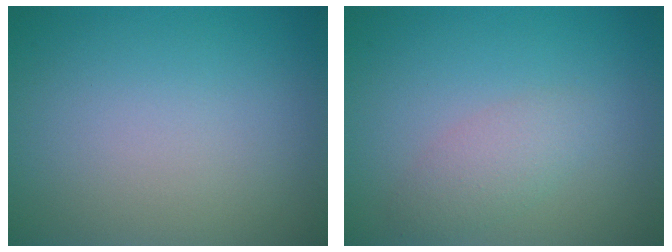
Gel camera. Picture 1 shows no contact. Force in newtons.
{"total": 2.2, "press": 2.2, "slide": 0.1}